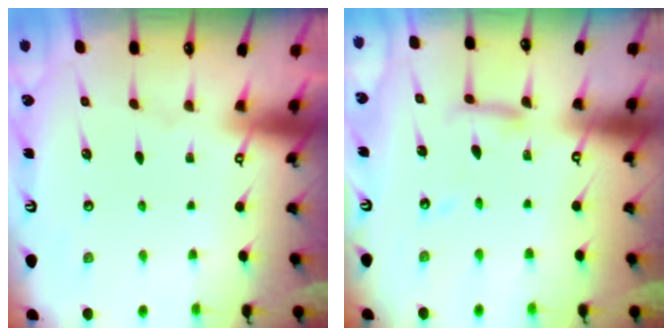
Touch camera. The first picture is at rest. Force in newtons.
{"total": 6.5, "press": 6.4, "slide": 0.5}